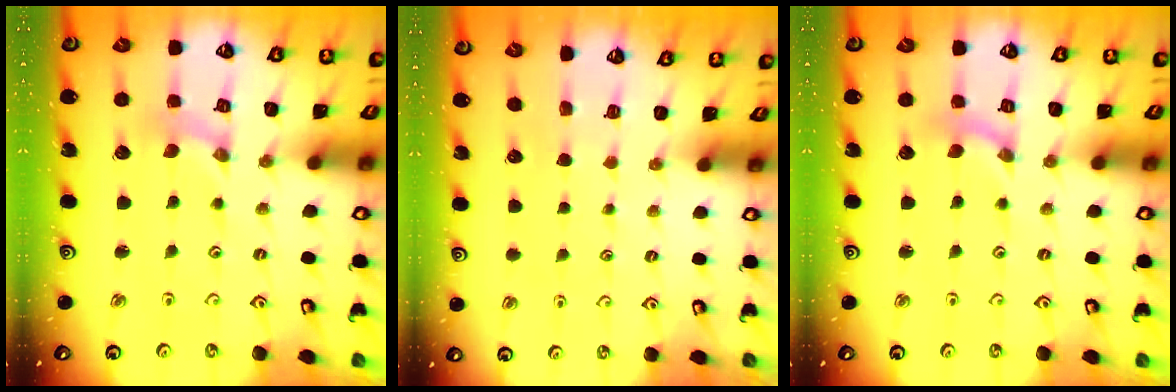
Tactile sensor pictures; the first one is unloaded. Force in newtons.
{"total": 0.0}
{"total": 0.0}